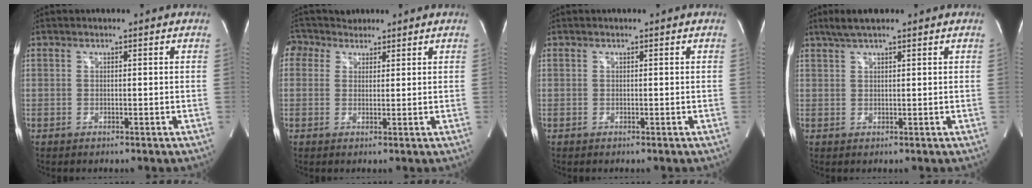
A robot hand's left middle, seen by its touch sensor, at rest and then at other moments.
{"total": 4.2, "force": [2.9, 3.1, 0.2], "torque": [-0.016, 0.032, 0.052]}
{"total": 0.0}
{"total": 4.2, "force": [3.1, 0.6, 2.7], "torque": [-0.058, 0.018, 0.059]}